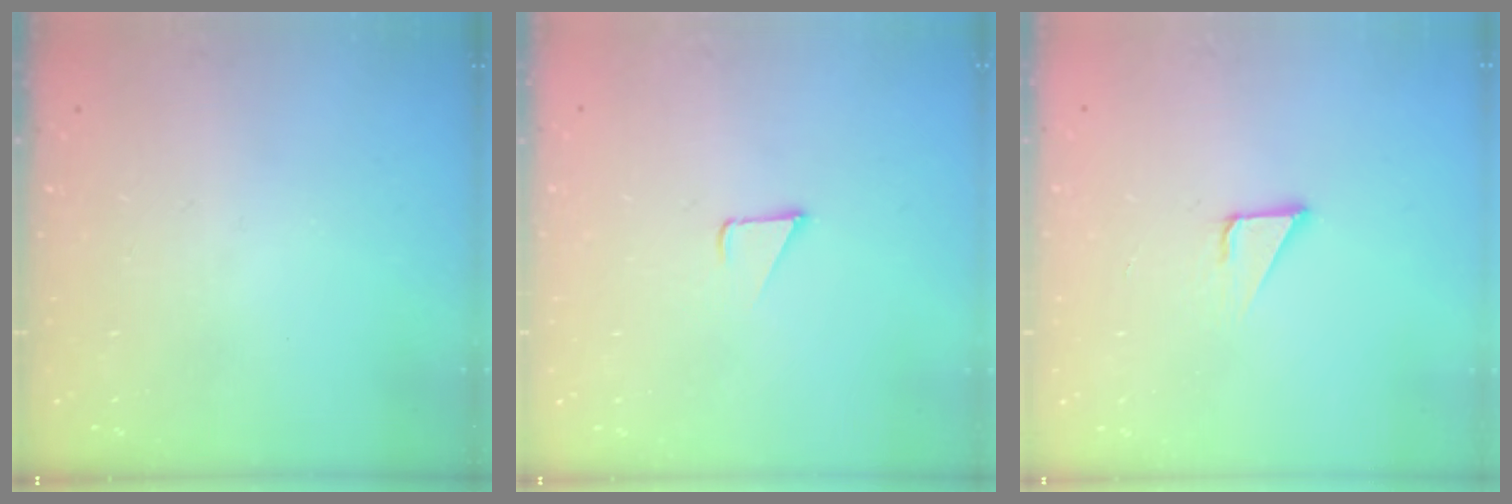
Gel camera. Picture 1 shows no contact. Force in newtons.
{"total": 2.4, "press": 2.4, "slide": 0.2}
{"total": 2.1, "press": 2.1, "slide": 0.0}